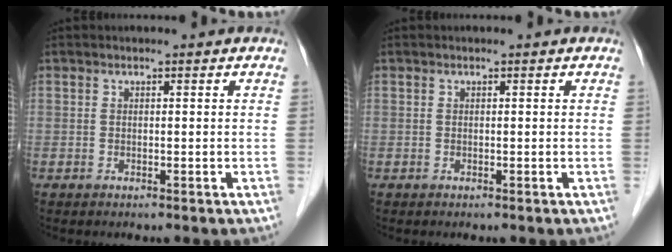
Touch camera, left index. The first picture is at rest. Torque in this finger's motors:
{"motor_torque": [-0.01, 0.00, 0.00, 0.00]}